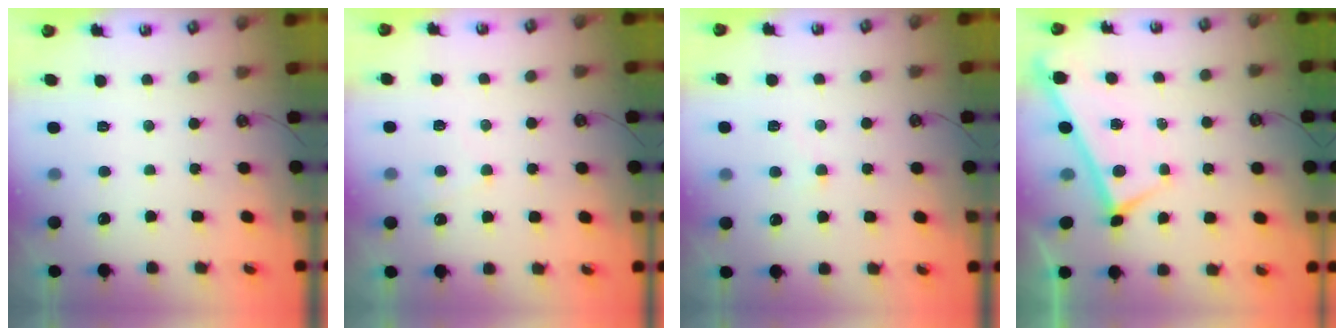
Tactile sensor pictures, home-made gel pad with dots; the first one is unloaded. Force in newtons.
{"total": 2.7, "press": 2.7, "slide": 0.4}
{"total": 4.2, "press": 4.2, "slide": 0.3}
{"total": 0.0}